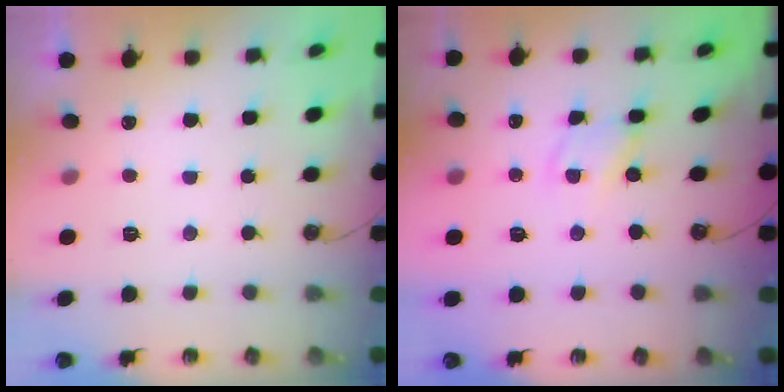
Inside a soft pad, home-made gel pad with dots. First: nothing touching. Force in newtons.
{"total": 2.1, "press": 2.1, "slide": 0.3}